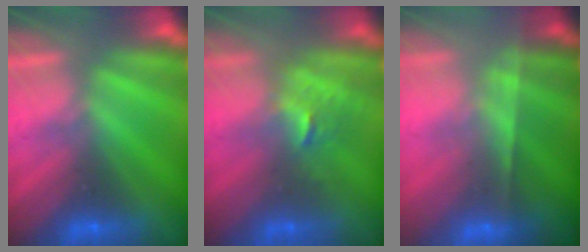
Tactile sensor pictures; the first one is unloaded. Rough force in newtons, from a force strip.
{"total": 2.5}
{"total": 7.7}